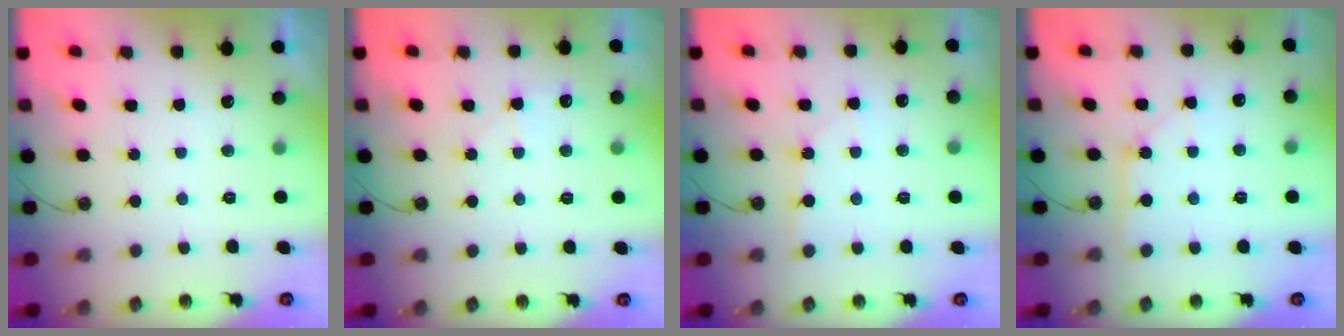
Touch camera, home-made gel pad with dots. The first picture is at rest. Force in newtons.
{"total": 4.8, "press": 4.7, "slide": 0.7}
{"total": 5.6, "press": 5.6, "slide": 0.7}
{"total": 2.0, "press": 2.0, "slide": 0.3}